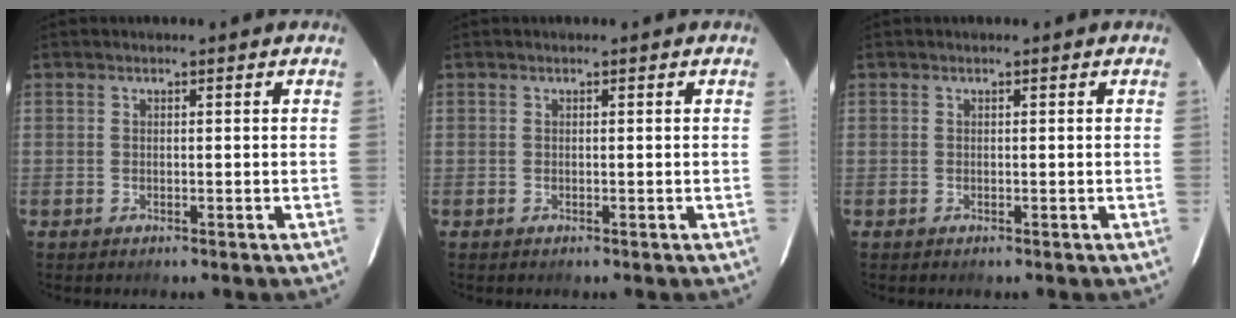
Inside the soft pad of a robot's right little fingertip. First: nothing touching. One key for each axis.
{"total": 0.0}
{"total": 0.0}